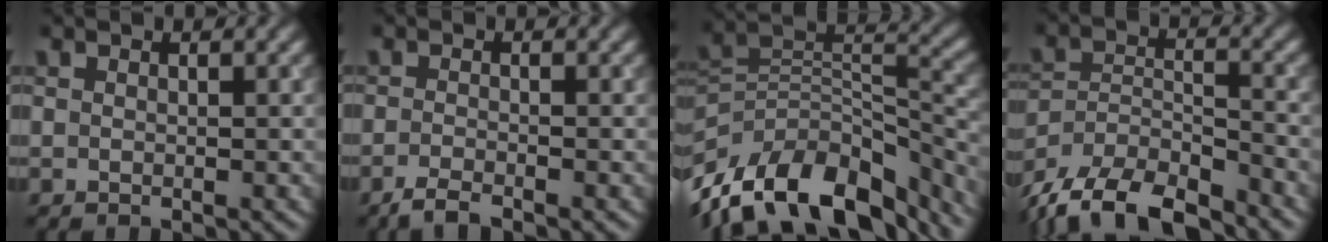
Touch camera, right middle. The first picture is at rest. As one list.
[{"total": 2.0, "force": [-1.5, 0.4, 1.2], "torque": [-0.020, -0.004, -0.038]}, {"total": 13.7, "force": [-9.0, 7.0, 7.6], "torque": [-0.161, 0.022, -0.157]}, {"total": 11.3, "force": [-10.0, 3.5, 4.1], "torque": [-0.068, -0.016, -0.161]}]